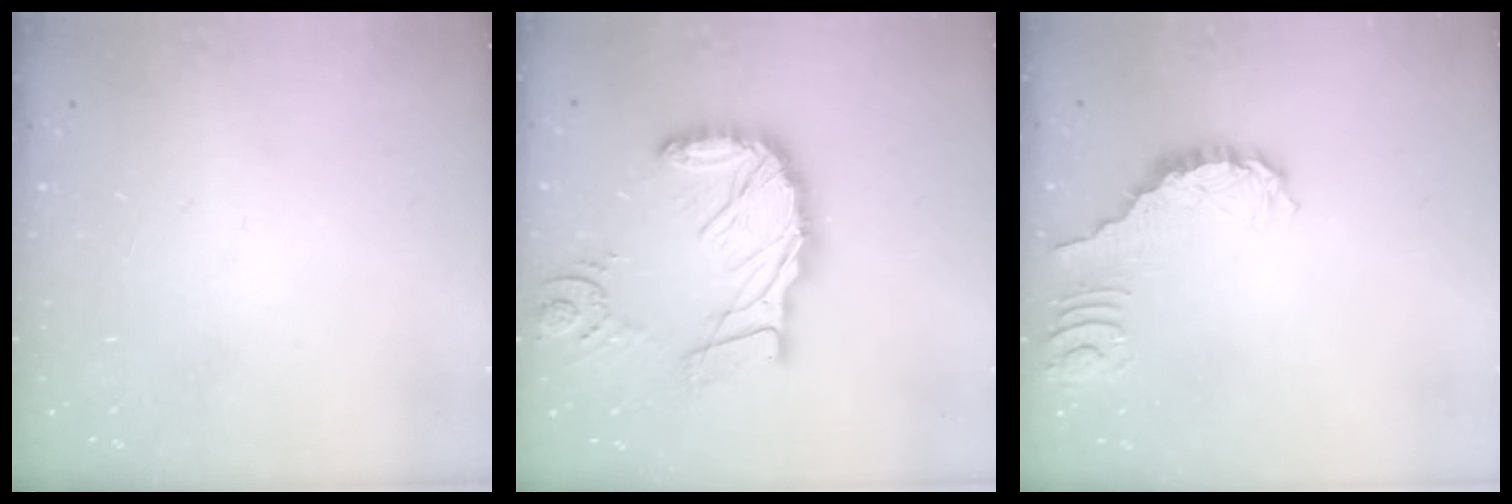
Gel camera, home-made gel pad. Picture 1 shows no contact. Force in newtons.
{"total": 21.6, "press": 21.5, "slide": 2.6}
{"total": 0.9, "press": 0.8, "slide": 0.2}